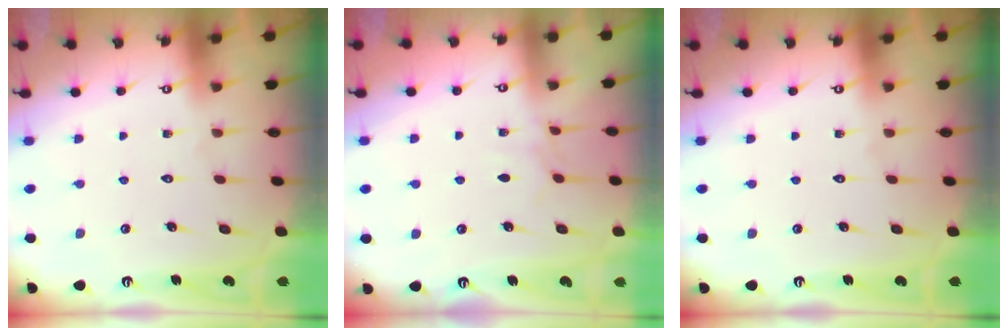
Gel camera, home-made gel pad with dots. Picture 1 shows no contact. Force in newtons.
{"total": 3.7, "press": 3.6, "slide": 0.4}
{"total": 0.0}